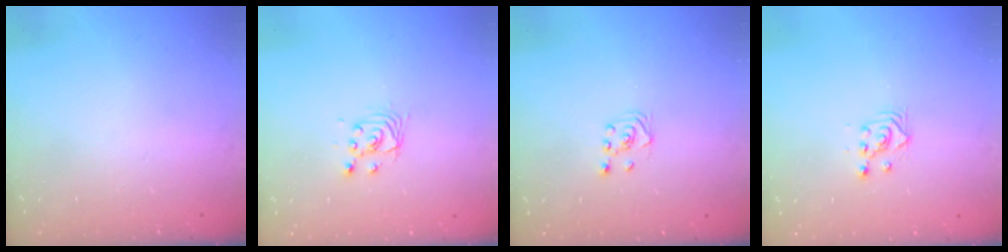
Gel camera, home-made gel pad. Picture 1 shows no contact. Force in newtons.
{"total": 3.3, "press": 3.3, "slide": 0.3}
{"total": 2.3, "press": 2.2, "slide": 0.7}
{"total": 2.3, "press": 2.3, "slide": 0.2}